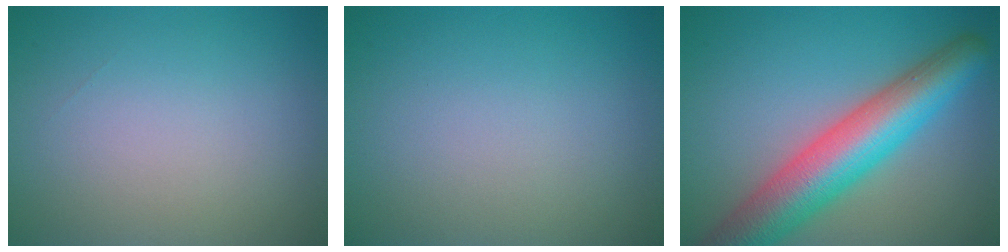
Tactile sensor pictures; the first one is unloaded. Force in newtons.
{"total": 0.0}
{"total": 9.1, "press": 9.1, "slide": 0.2}